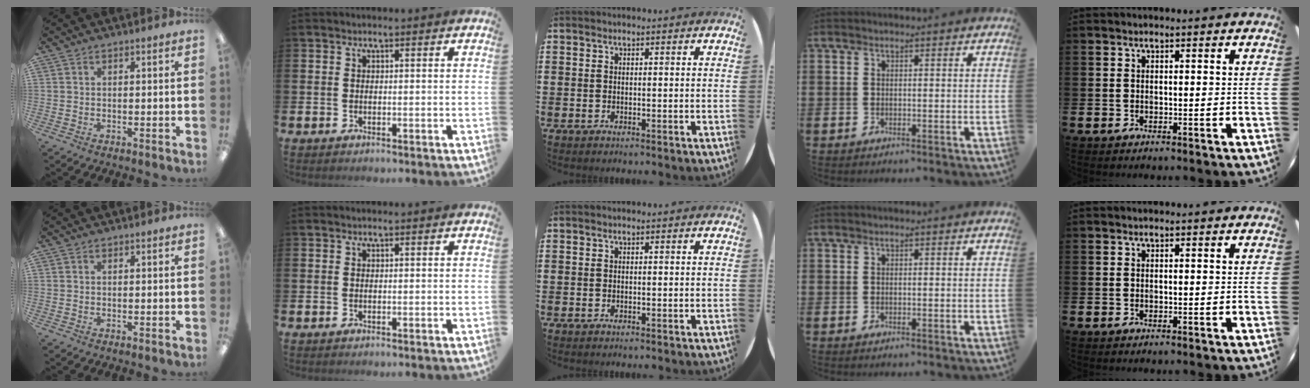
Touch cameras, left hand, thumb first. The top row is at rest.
{}